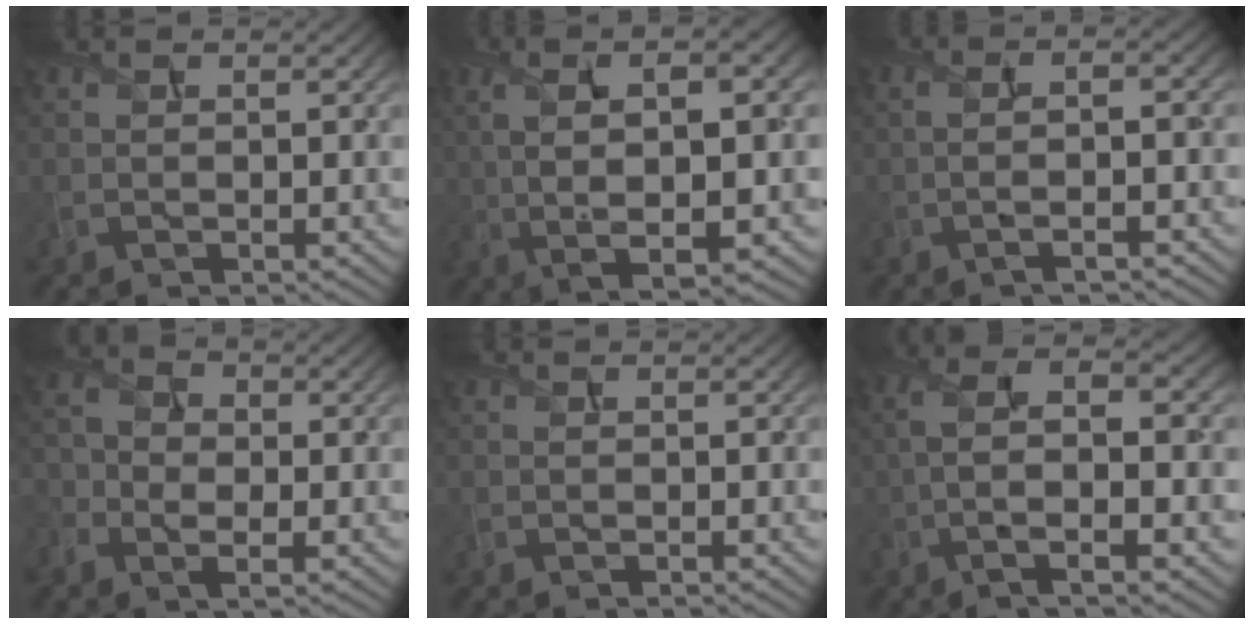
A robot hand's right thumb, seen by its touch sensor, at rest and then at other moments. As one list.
[{"total": 11.2, "force": [1.6, 3.4, 10.5], "torque": [-0.207, 0.006, 0.031]}, {"total": 4.3, "force": [-1.2, 1.2, 3.9], "torque": [-0.068, -0.002, -0.026]}, {"total": 5.3, "force": [-1.8, 3.7, 3.5], "torque": [-0.079, -0.010, -0.035]}, {"total": 0.0}, {"total": 9.0, "force": [-1.1, 3.0, 8.4], "torque": [-0.177, 0.011, -0.025]}]